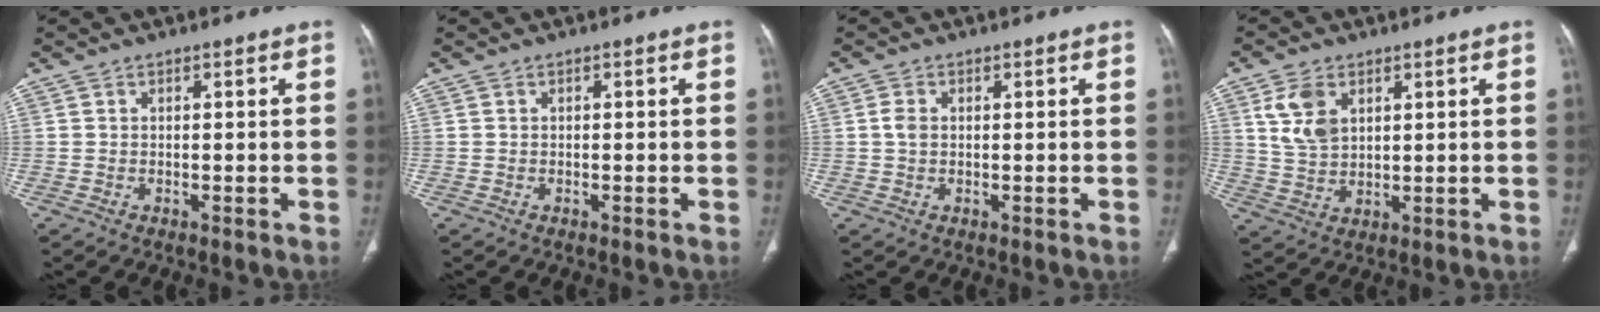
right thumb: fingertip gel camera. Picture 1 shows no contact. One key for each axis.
{"total": 0.0}
{"total": 2.1, "fx": 0.3, "fy": 1.5, "fz": 1.5, "tx": -0.031, "ty": 0.002, "tz": 0.005}
{"total": 7.4, "fx": 3.0, "fy": 4.8, "fz": 4.7, "tx": -0.079, "ty": -0.009, "tz": 0.068}